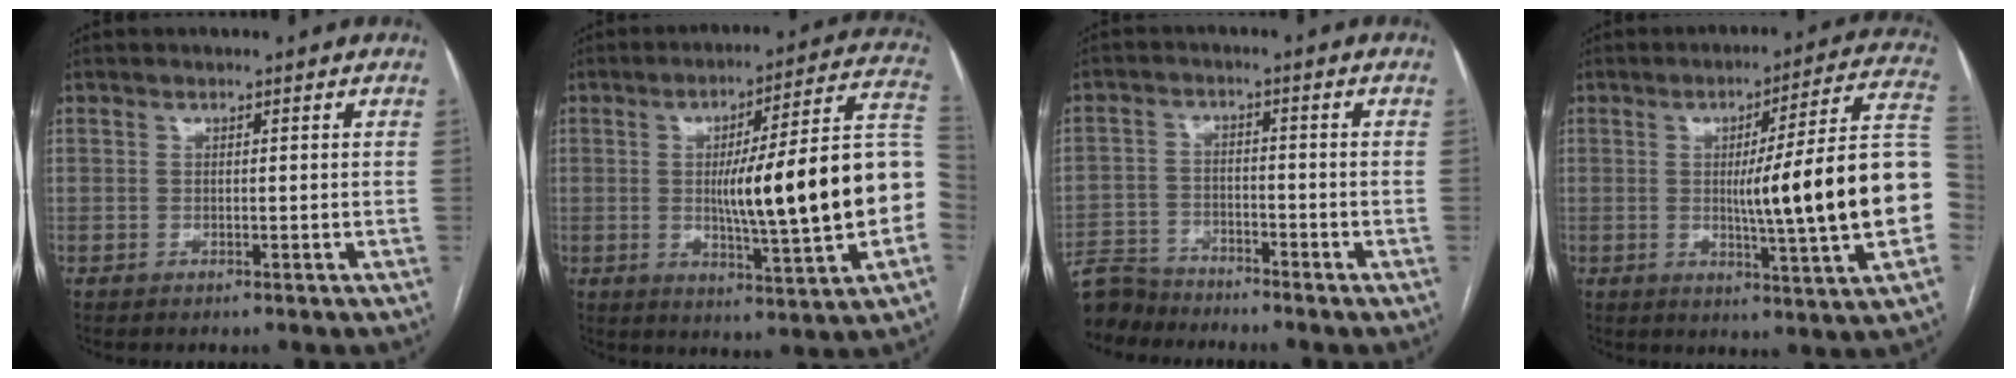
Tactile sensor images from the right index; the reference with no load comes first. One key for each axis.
{"total": 21.5, "fx": -1.6, "fy": 1.4, "fz": 21.3, "tx": -0.252, "ty": 0.026, "tz": -0.020}
{"total": 6.7, "fx": -6.5, "fy": 1.6, "fz": -0.2, "tx": 0.004, "ty": -0.001, "tz": -0.126}
{"total": 20.6, "fx": -1.6, "fy": -0.6, "fz": 20.5, "tx": -0.220, "ty": 0.017, "tz": -0.027}